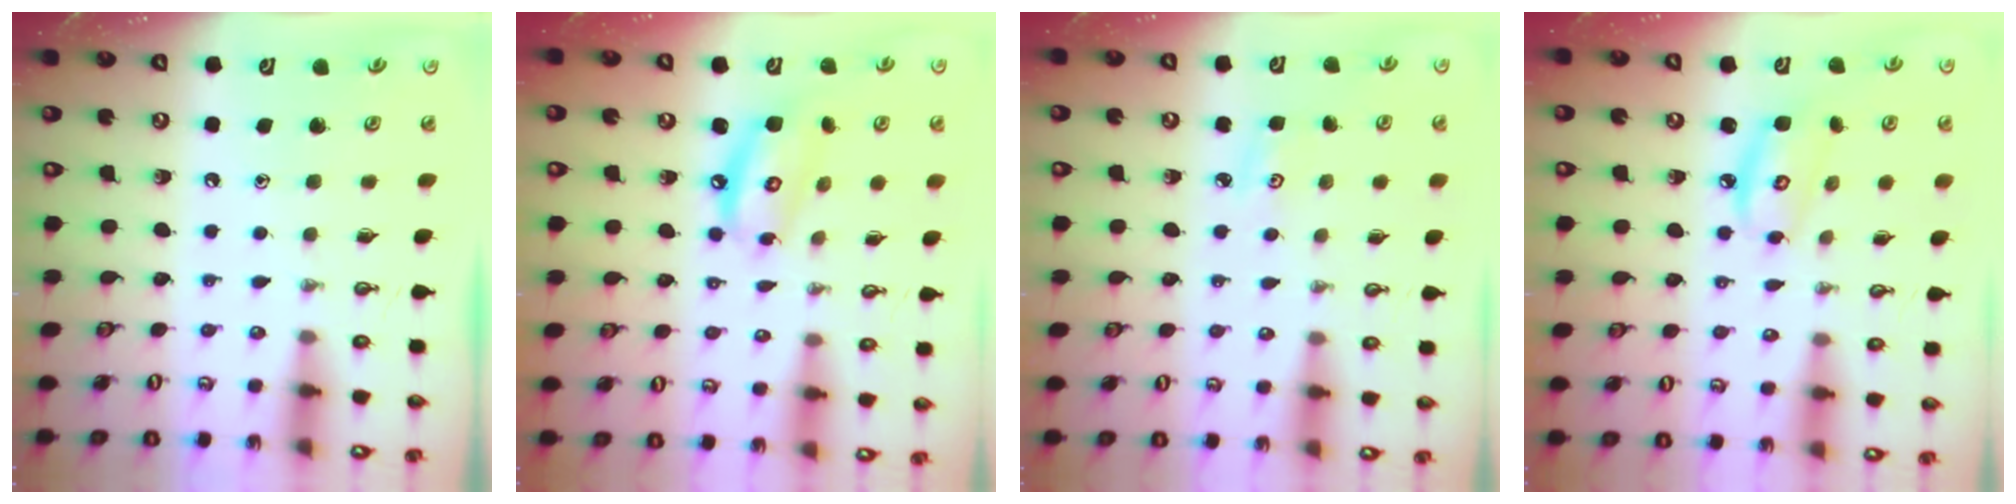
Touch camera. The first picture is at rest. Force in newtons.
{"total": 9.5, "press": 9.5, "slide": 0.7}
{"total": 3.2, "press": 3.1, "slide": 0.4}
{"total": 6.9, "press": 6.9, "slide": 0.3}